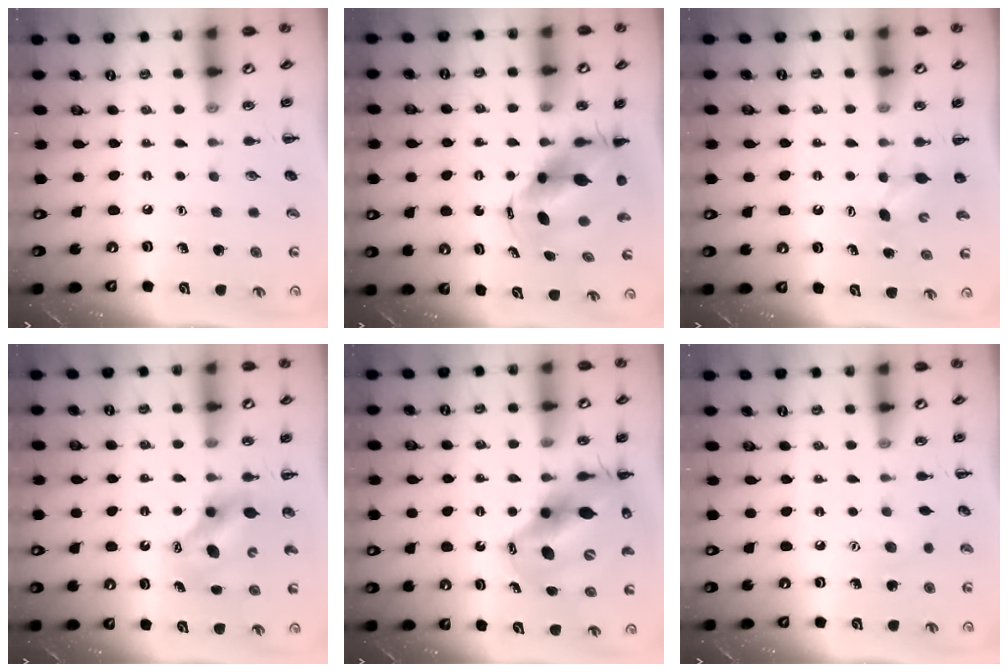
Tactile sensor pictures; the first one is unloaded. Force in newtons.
{"total": 7.7, "press": 7.4, "slide": 2.3}
{"total": 3.6, "press": 3.5, "slide": 0.7}
{"total": 7.2, "press": 7.0, "slide": 1.6}
{"total": 15.0, "press": 14.4, "slide": 4.2}
{"total": 3.1, "press": 3.0, "slide": 0.8}